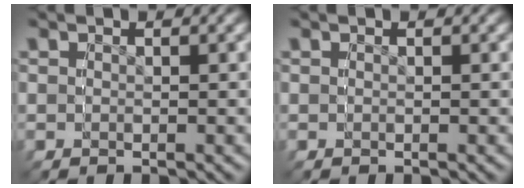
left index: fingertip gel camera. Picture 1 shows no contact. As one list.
[{"total": 0.0}]